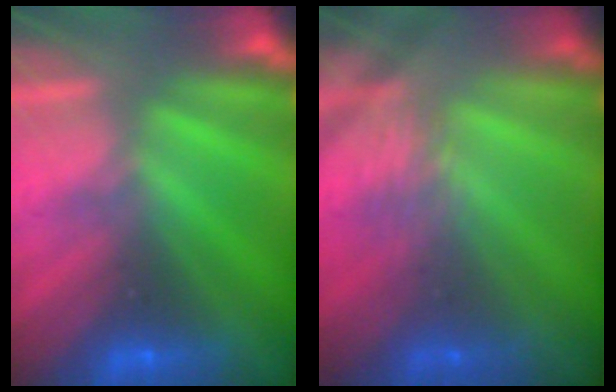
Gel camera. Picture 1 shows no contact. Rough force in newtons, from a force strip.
{"total": 2.2}